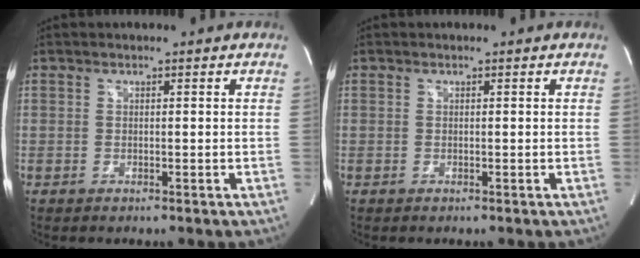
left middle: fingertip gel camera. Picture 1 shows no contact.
{"total": 0.0}